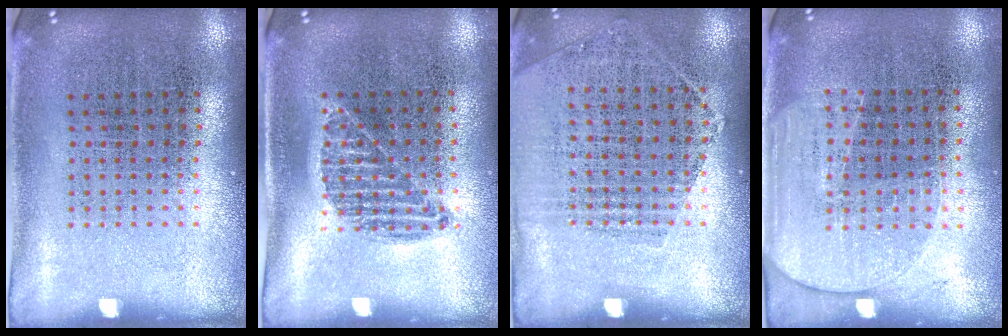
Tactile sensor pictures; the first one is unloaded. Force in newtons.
{"total": 0.9, "press": 0.8, "slide": 0.4}
{"total": 1.2, "press": 1.0, "slide": 0.6}
{"total": 1.6, "press": 1.4, "slide": 0.9}